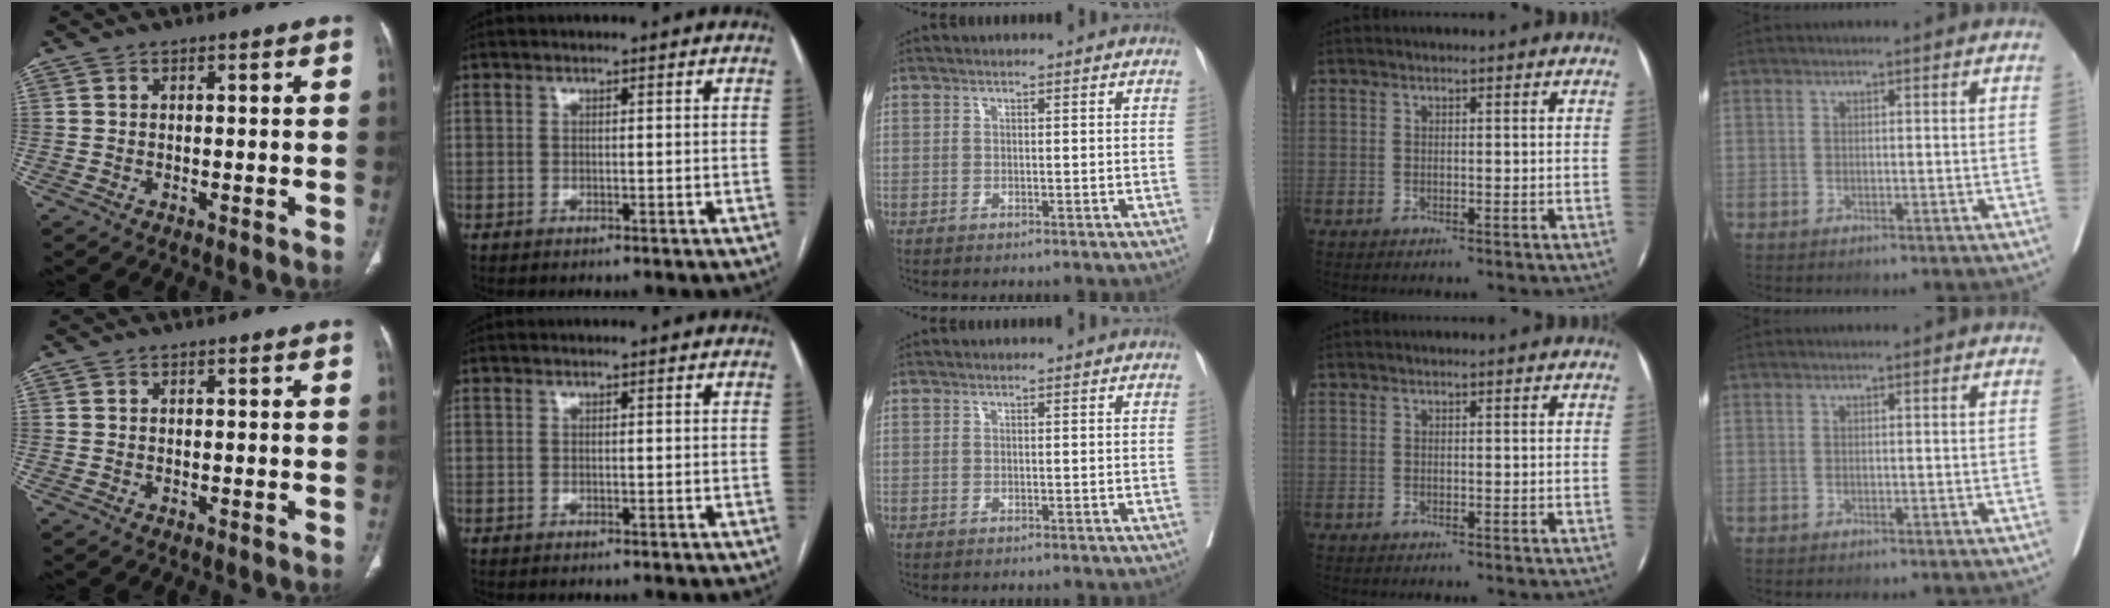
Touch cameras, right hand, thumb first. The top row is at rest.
{}